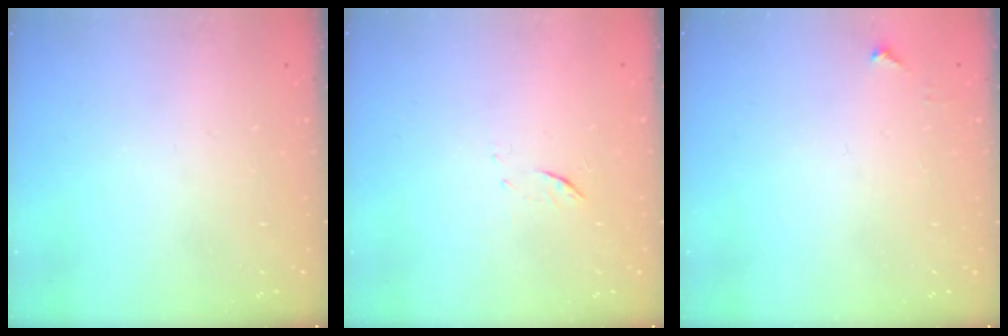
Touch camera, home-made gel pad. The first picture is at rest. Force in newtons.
{"total": 5.2, "press": 5.1, "slide": 0.7}
{"total": 3.4, "press": 3.4, "slide": 0.4}